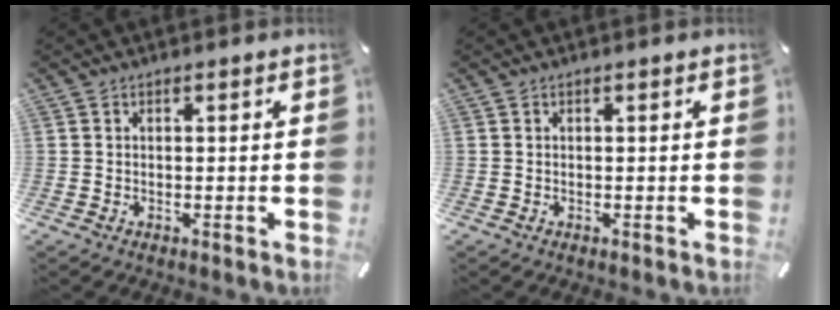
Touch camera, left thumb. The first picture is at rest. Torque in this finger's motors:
{"motor_torque": [0.00, 0.00, 0.00, 0.00, 0.00]}